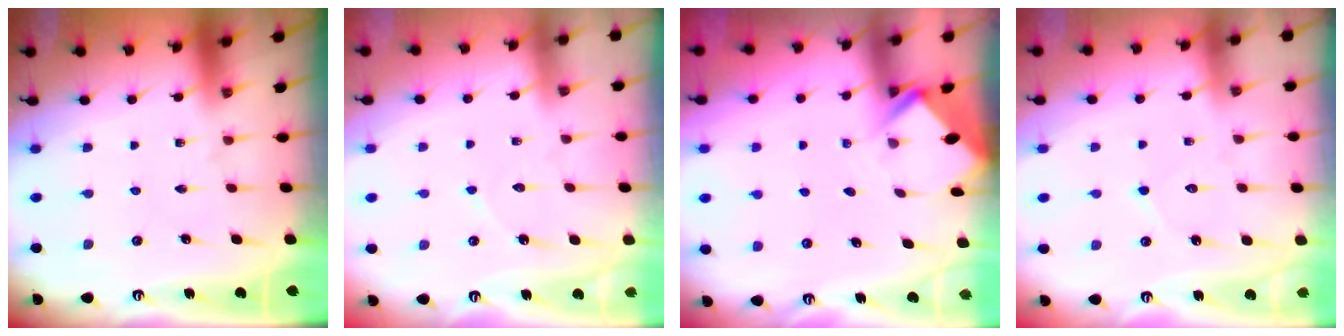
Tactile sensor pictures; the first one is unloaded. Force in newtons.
{"total": 3.6, "press": 3.5, "slide": 0.3}
{"total": 2.5, "press": 2.5, "slide": 0.2}
{"total": 5.3, "press": 5.2, "slide": 0.4}